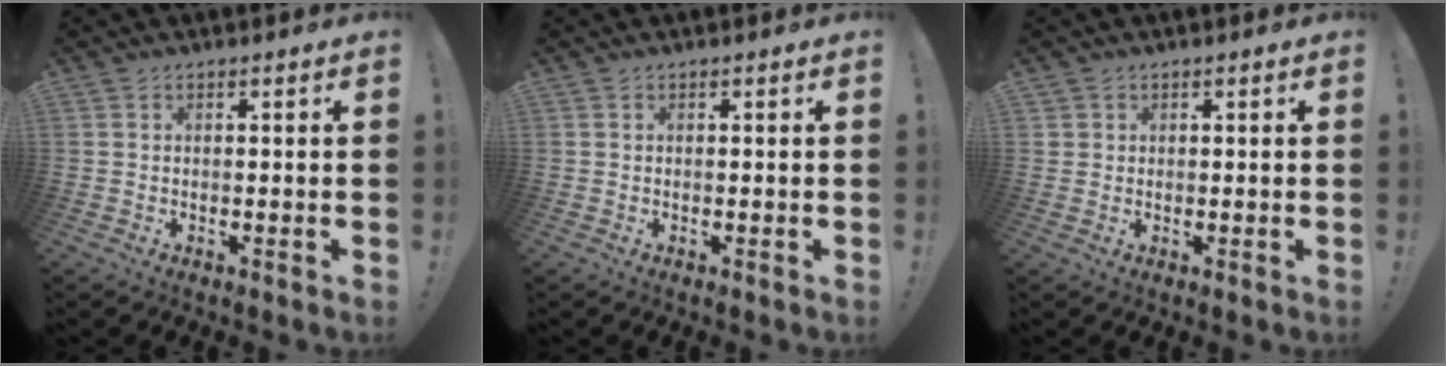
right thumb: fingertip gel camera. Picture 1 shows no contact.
{"total": 0.0}
{"total": 1.4, "force": [0.8, 1.1, 0.2], "torque": [0.000, -0.002, 0.015]}